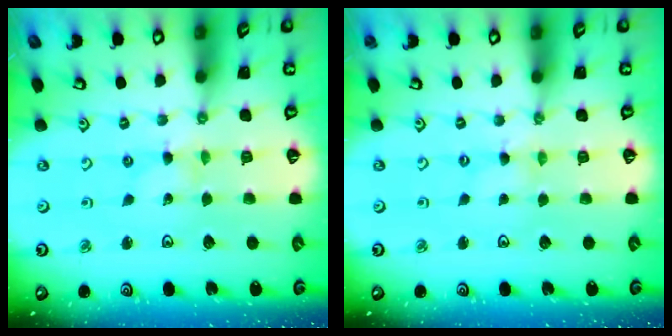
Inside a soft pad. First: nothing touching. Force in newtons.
{"total": 0.0}